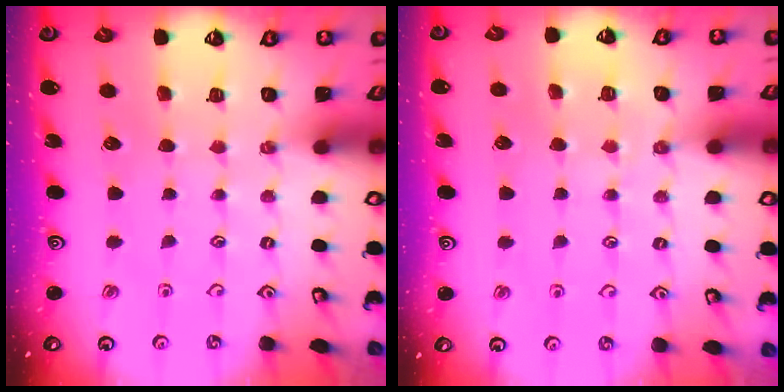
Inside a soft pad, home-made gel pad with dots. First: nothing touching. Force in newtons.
{"total": 4.7, "press": 4.7, "slide": 0.5}